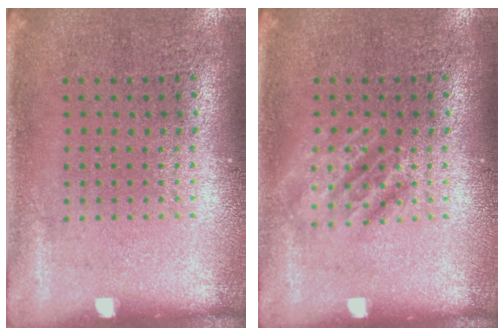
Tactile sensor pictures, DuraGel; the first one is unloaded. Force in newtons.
{"total": 1.8, "press": 1.8, "slide": 0.3}